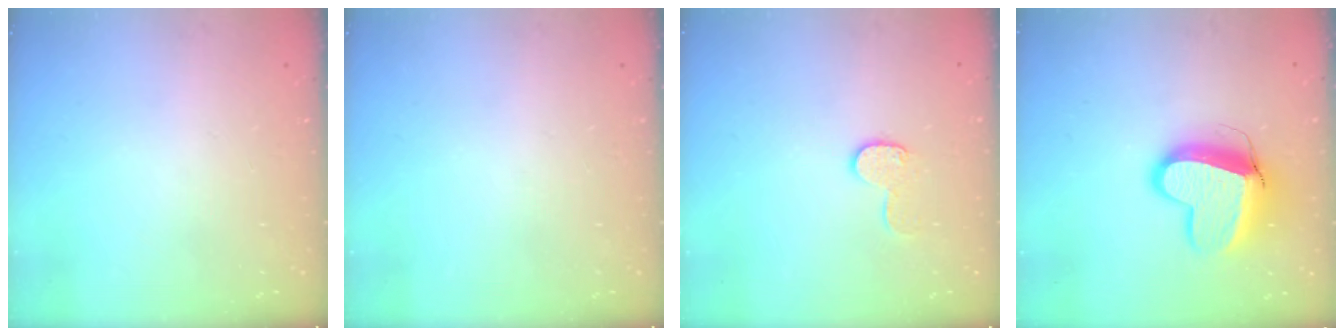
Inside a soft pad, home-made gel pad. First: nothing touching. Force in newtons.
{"total": 0.0}
{"total": 8.0, "press": 8.0, "slide": 0.2}
{"total": 12.8, "press": 12.7, "slide": 1.4}